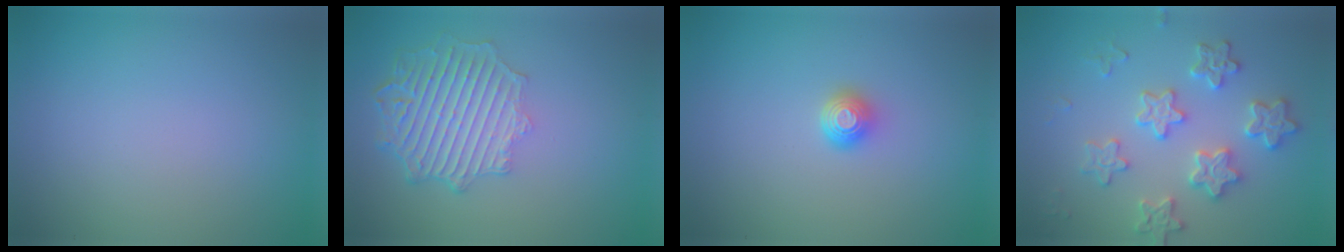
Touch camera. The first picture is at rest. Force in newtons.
{"total": 6.2, "press": 4.8, "slide": 3.9}
{"total": 1.6, "press": 1.3, "slide": 0.9}
{"total": 3.8, "press": 3.8, "slide": 0.3}